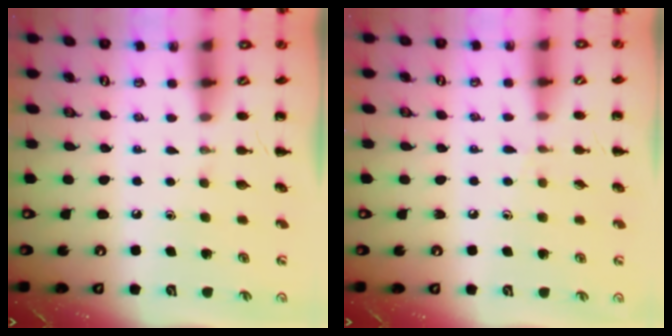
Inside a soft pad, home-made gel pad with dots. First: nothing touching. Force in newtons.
{"total": 4.7, "press": 4.3, "slide": 1.8}